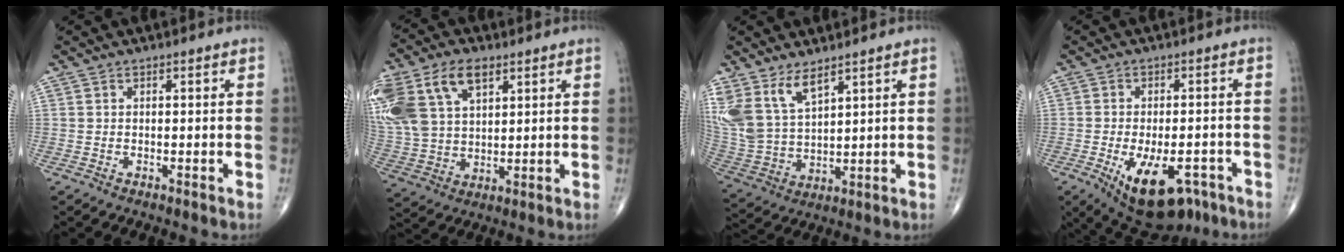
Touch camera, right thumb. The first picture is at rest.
{"total": 20.8, "force": [9.0, 12.8, 13.7], "torque": [-0.320, 0.017, 0.175]}
{"total": 12.3, "force": [7.7, 5.7, 7.6], "torque": [-0.156, -0.031, 0.176]}
{"total": 14.0, "force": [-6.8, 6.8, 10.2], "torque": [-0.145, 0.009, -0.090]}